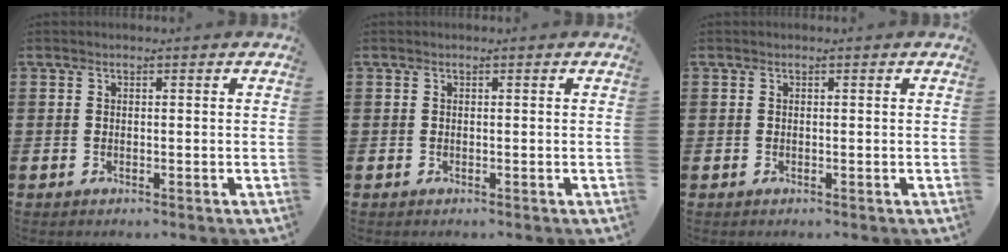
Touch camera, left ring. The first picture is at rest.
{"total": 0.0}
{"total": 0.0}